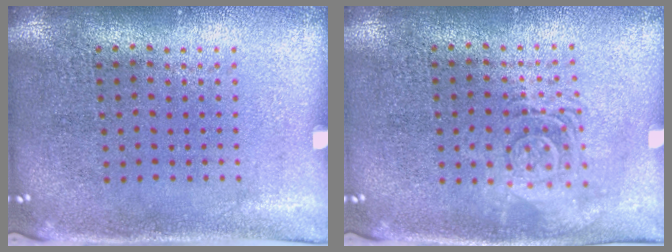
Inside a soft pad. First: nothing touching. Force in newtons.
{"total": 3.0, "press": 2.9, "slide": 0.4}